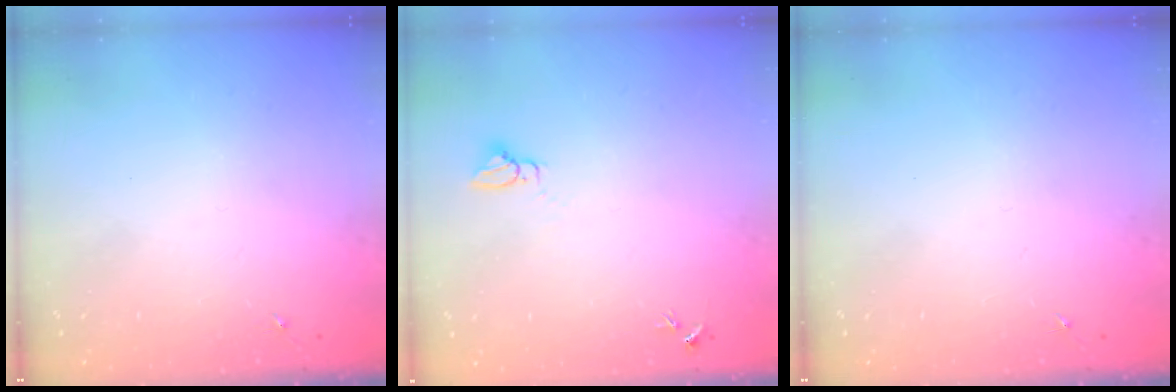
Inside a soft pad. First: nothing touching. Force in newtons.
{"total": 2.7, "press": 2.7, "slide": 0.1}
{"total": 0.0}